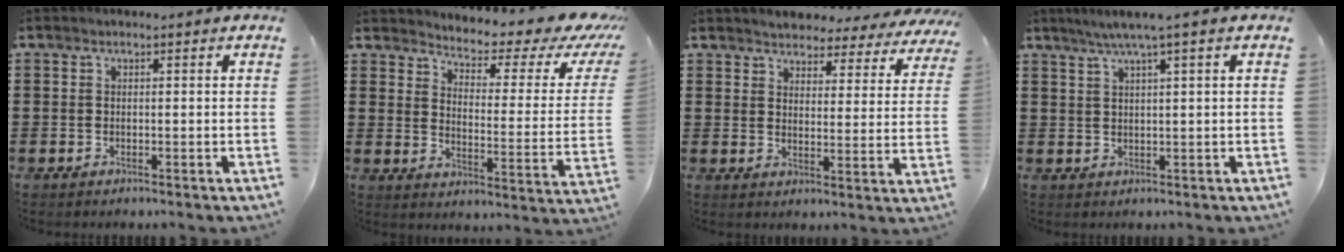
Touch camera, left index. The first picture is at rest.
{"total": 3.6, "force": [2.8, 0.8, 2.0], "torque": [-0.051, -0.034, 0.038]}
{"total": 3.8, "force": [3.8, 0.4, -0.1], "torque": [-0.022, -0.025, 0.064]}
{"total": 3.1, "force": [1.7, -0.4, 2.6], "torque": [-0.053, -0.002, 0.028]}